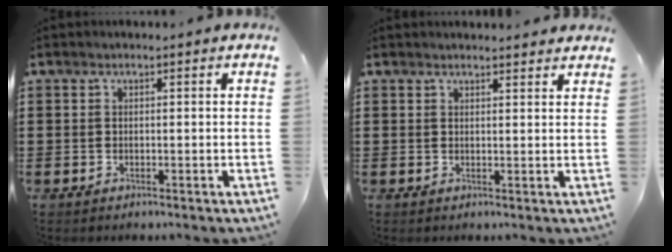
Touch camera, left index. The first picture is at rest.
{"total": 1.8, "force": [1.8, 0.1, 0.3], "torque": [-0.009, 0.001, 0.035]}